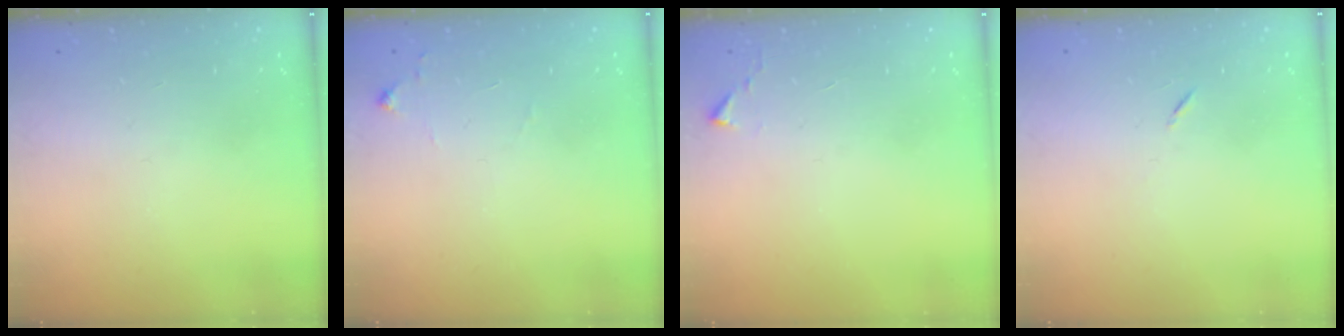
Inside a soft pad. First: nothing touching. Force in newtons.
{"total": 6.7, "press": 6.7, "slide": 0.9}
{"total": 2.7, "press": 2.7, "slide": 0.5}
{"total": 4.9, "press": 4.5, "slide": 1.9}